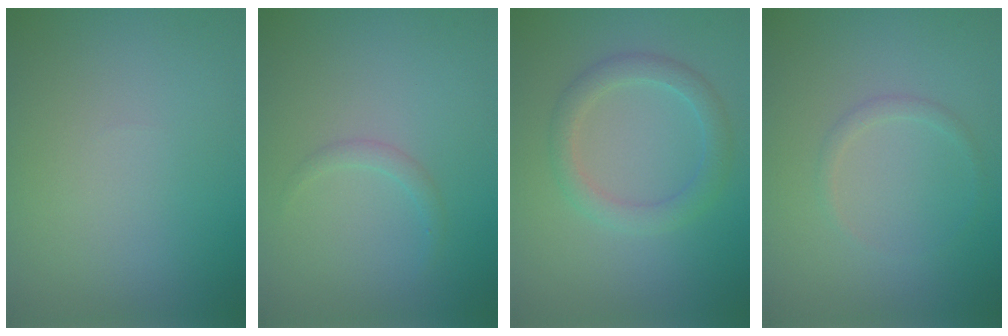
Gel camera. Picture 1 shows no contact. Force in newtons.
{"total": 1.0, "press": 1.0, "slide": 0.0}
{"total": 2.6, "press": 2.6, "slide": 0.1}
{"total": 0.9, "press": 0.9, "slide": 0.0}